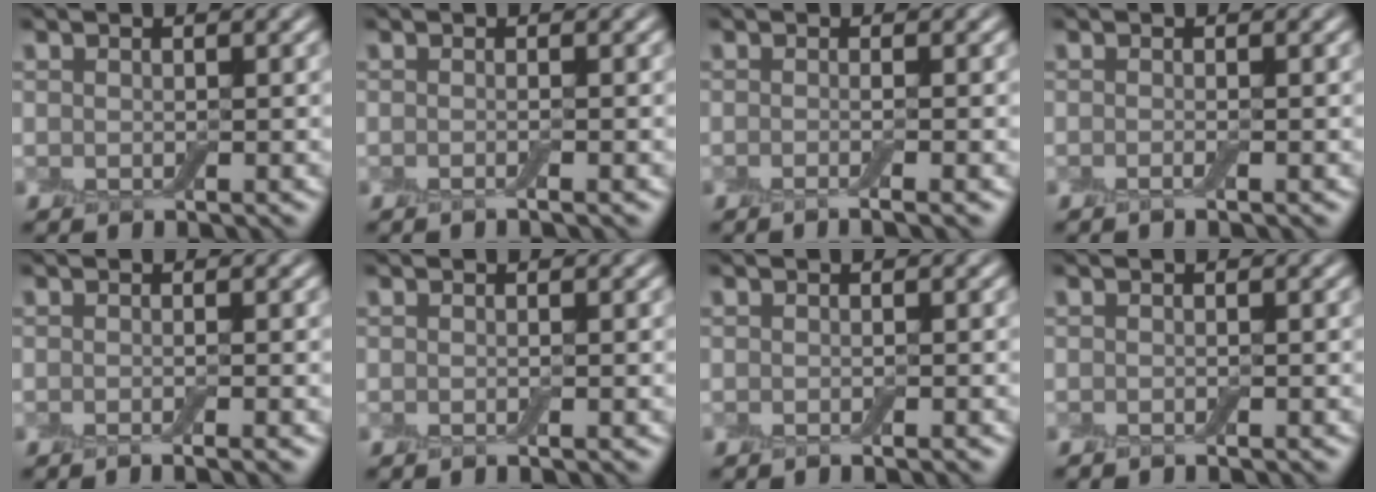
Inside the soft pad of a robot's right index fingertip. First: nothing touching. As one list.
[{"total": 1.2, "force": [-0.4, 0.2, 1.1], "torque": [-0.012, -0.007, -0.013]}, {"total": 2.5, "force": [-0.6, 0.9, 2.2], "torque": [-0.010, -0.004, -0.020]}, {"total": 0.8, "force": [-0.3, 0.2, 0.7], "torque": [-0.011, -0.008, -0.011]}, {"total": 1.9, "force": [-0.8, 0.5, 1.6], "torque": [-0.004, -0.002, -0.014]}, {"total": 0.8, "force": [-0.3, 0.1, 0.7], "torque": [-0.008, -0.004, -0.006]}, {"total": 0.9, "force": [-0.6, 0.1, 0.7], "torque": [-0.005, -0.001, -0.011]}, {"total": 0.8, "force": [-0.7, 0.0, 0.4], "torque": [-0.002, -0.004, -0.014]}]